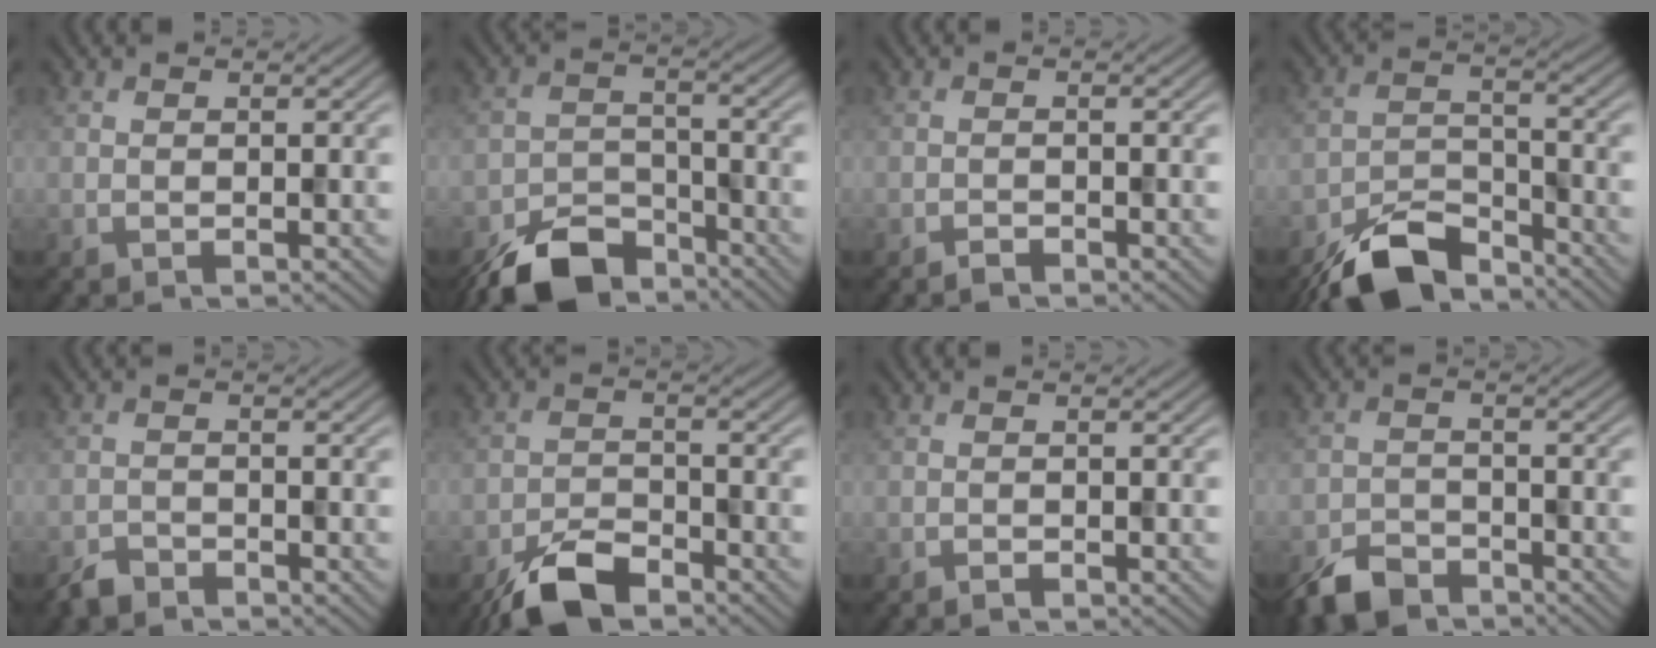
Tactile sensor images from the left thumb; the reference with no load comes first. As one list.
[{"total": 9.2, "force": [-7.3, 4.0, 4.0], "torque": [-0.074, -0.012, -0.138]}, {"total": 0.9, "force": [-0.8, 0.2, 0.3], "torque": [-0.007, 0.001, -0.016]}, {"total": 8.7, "force": [-7.0, 3.2, 4.1], "torque": [-0.073, -0.005, -0.143]}, {"total": 2.1, "force": [-1.9, 0.7, 0.4], "torque": [-0.008, 0.000, -0.043]}, {"total": 6.6, "force": [-5.0, 2.5, 3.6], "torque": [-0.064, -0.002, -0.100]}, {"total": 0.6, "force": [-0.5, 0.1, 0.3], "torque": [-0.006, 0.000, -0.008]}, {"total": 5.2, "force": [-4.3, 2.2, 1.9], "torque": [-0.034, -0.006, -0.088]}]